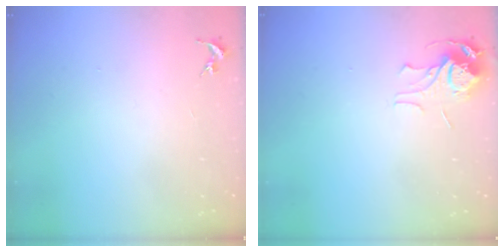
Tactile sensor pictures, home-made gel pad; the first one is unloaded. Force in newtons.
{"total": 7.1, "press": 7.1, "slide": 0.2}